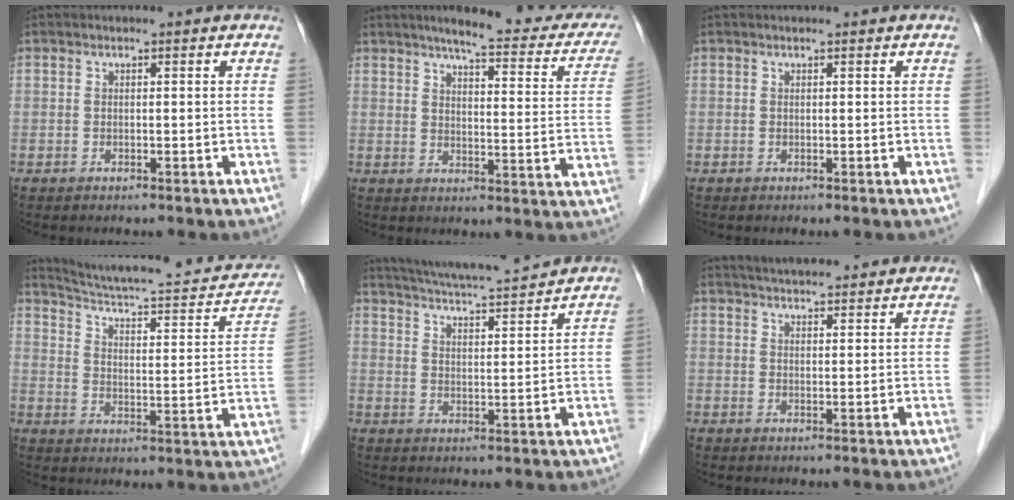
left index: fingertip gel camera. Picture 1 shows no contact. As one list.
[{"total": 19.3, "force": [16.4, 3.3, 9.6], "torque": [-0.100, -0.018, 0.182]}, {"total": 0.6, "force": [0.6, 0.0, 0.2], "torque": [-0.004, 0.008, 0.012]}, {"total": 22.2, "force": [20.5, 2.9, 8.0], "torque": [-0.102, -0.028, 0.271]}, {"total": 13.6, "force": [12.7, 0.2, 4.8], "torque": [-0.091, 0.012, 0.189]}, {"total": 14.1, "force": [13.1, 2.0, 4.8], "torque": [-0.069, 0.030, 0.173]}]